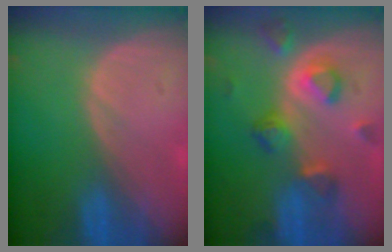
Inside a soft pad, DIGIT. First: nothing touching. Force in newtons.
{"total": 7.0, "press": 6.9, "slide": 1.2}